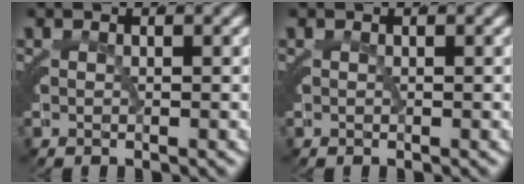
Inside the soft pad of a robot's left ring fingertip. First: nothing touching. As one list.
[{"total": 0.0}]